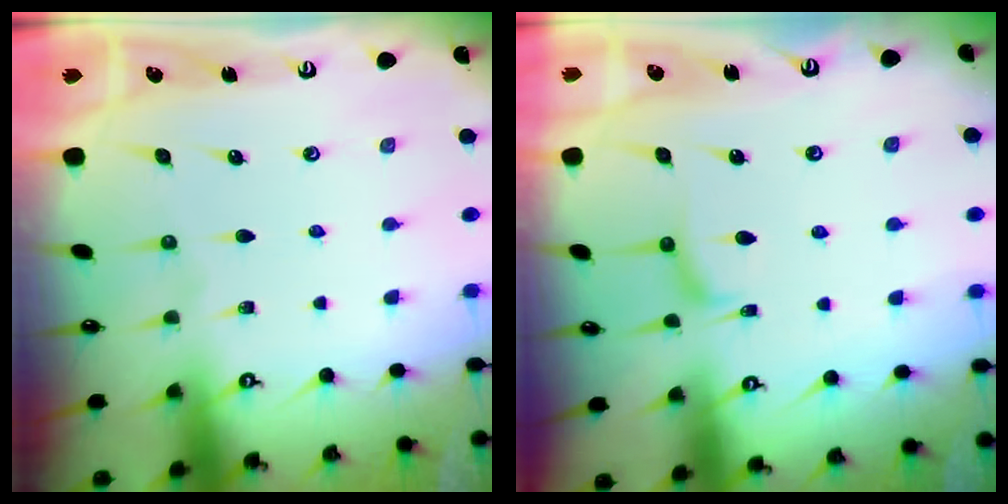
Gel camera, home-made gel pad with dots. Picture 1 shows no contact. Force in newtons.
{"total": 1.3, "press": 1.2, "slide": 0.5}